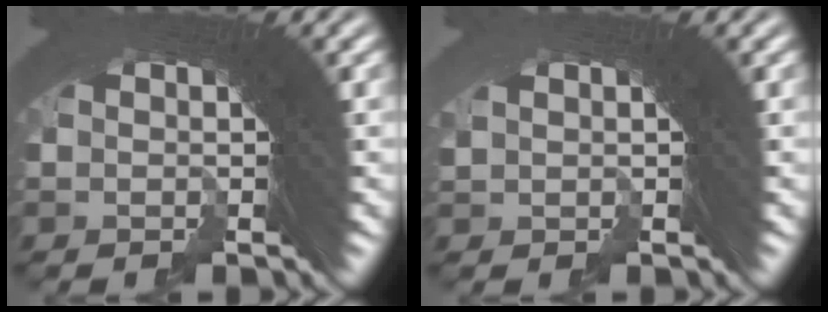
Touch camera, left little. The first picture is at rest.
{"total": 0.9, "force": [0.5, -0.8, -0.2], "torque": [0.022, 0.008, 0.012]}